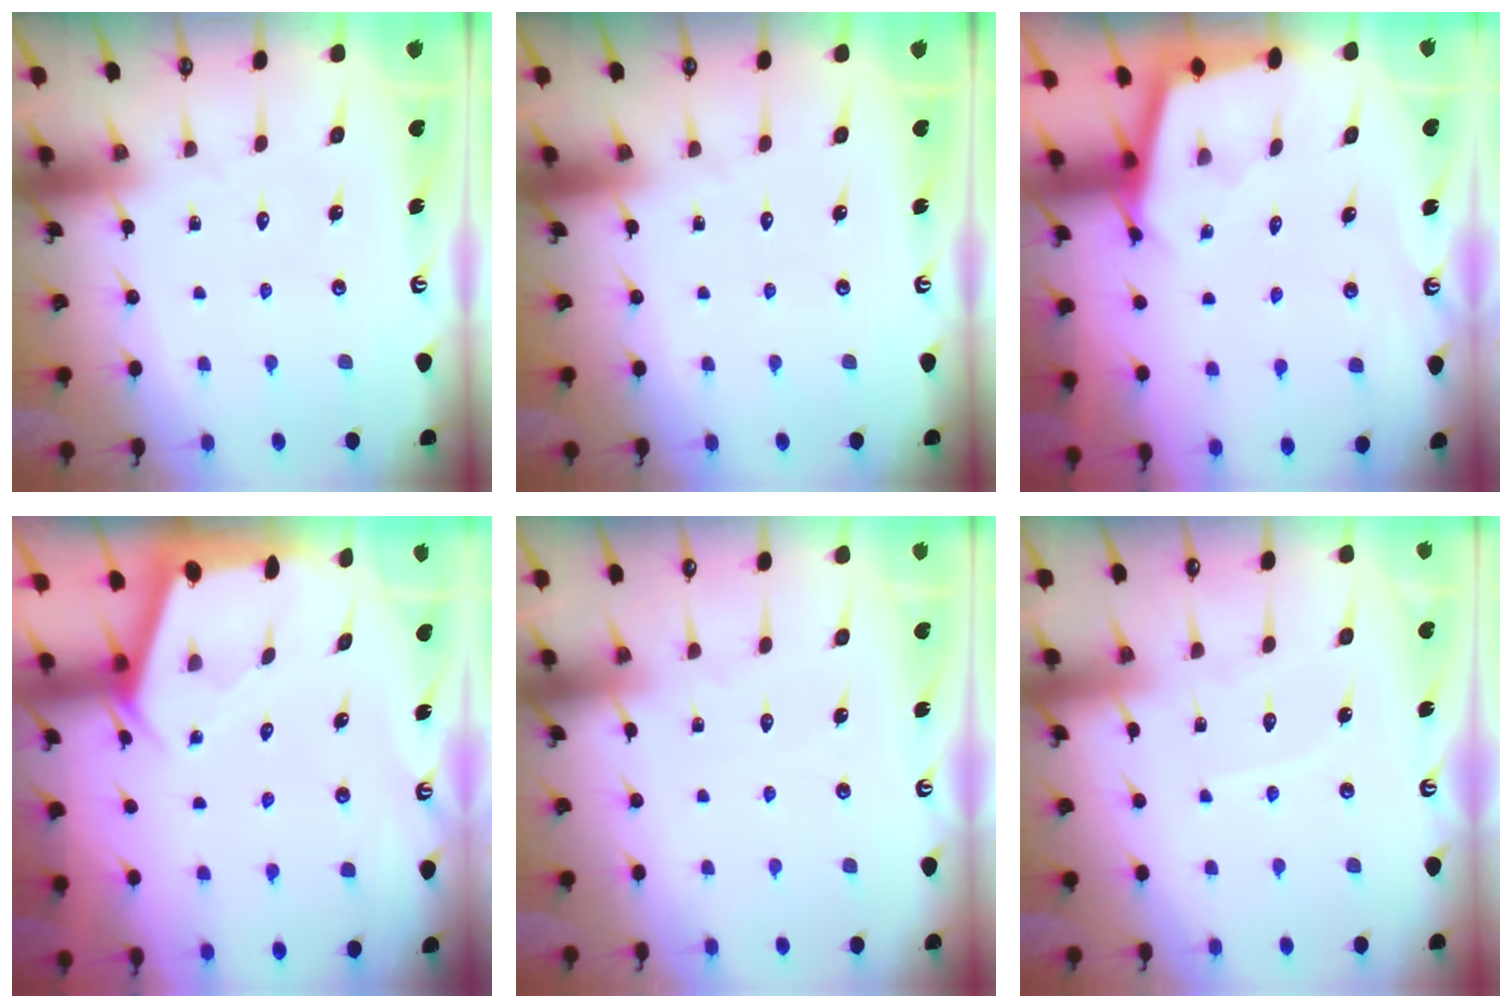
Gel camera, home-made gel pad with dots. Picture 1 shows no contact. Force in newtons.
{"total": 0.0}
{"total": 2.4, "press": 2.4, "slide": 0.2}
{"total": 2.4, "press": 2.4, "slide": 0.3}
{"total": 3.4, "press": 3.4, "slide": 0.4}
{"total": 5.0, "press": 5.0, "slide": 0.2}